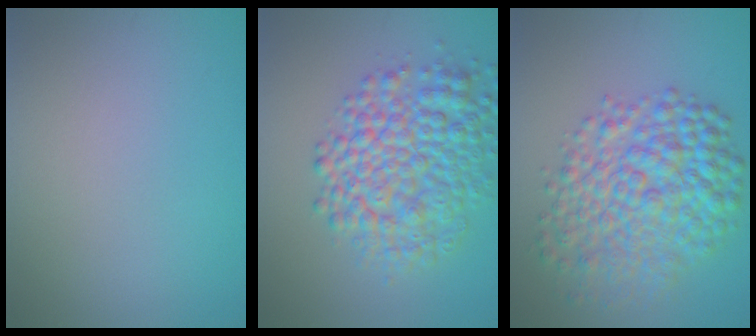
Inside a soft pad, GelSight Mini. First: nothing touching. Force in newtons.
{"total": 7.3, "press": 7.3, "slide": 0.1}
{"total": 7.5, "press": 7.5, "slide": 0.1}